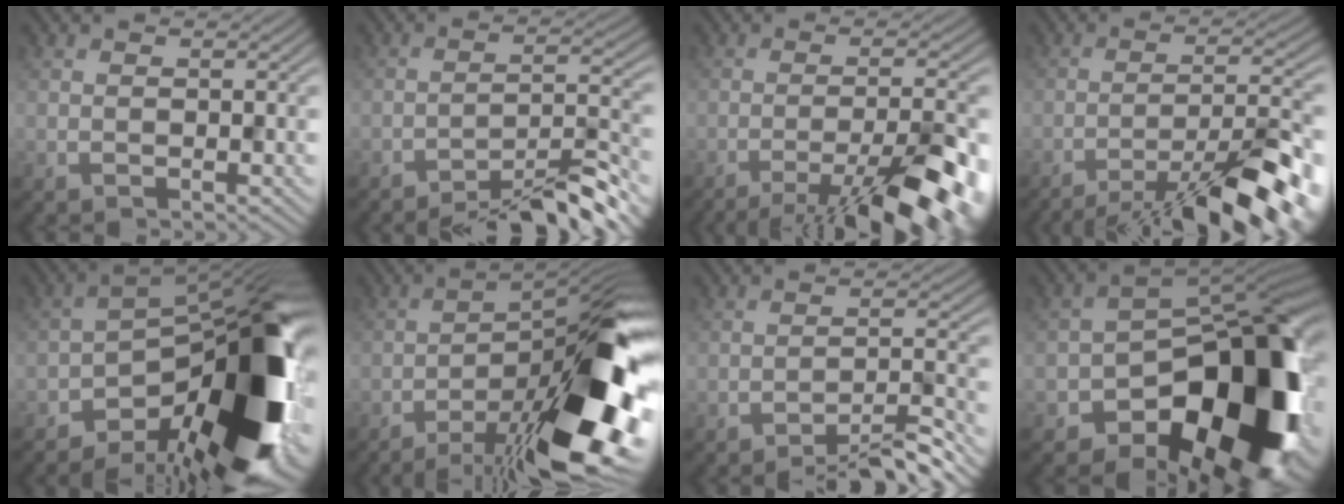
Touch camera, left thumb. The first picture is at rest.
{"total": 7.4, "force": [-6.1, 0.7, 4.1], "torque": [-0.054, 0.024, -0.102]}
{"total": 11.3, "force": [-7.1, 1.5, 8.6], "torque": [-0.135, 0.011, -0.102]}
{"total": 13.1, "force": [-9.5, 2.0, 8.8], "torque": [-0.143, 0.001, -0.134]}
{"total": 18.0, "force": [-8.3, 7.3, 14.2], "torque": [-0.177, -0.007, -0.146]}
{"total": 16.3, "force": [-8.5, 4.5, 13.1], "torque": [-0.175, 0.019, -0.140]}
{"total": 4.6, "force": [-3.9, 0.0, 2.5], "torque": [-0.037, 0.015, -0.065]}
{"total": 19.8, "force": [-8.6, 11.5, 13.6], "torque": [-0.159, -0.017, -0.128]}